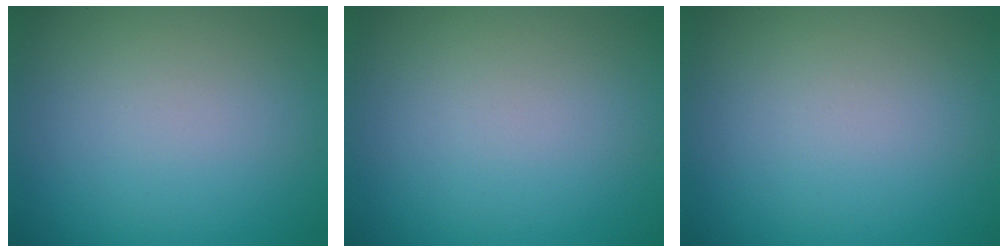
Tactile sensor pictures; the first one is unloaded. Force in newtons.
{"total": 0.0}
{"total": 0.0}